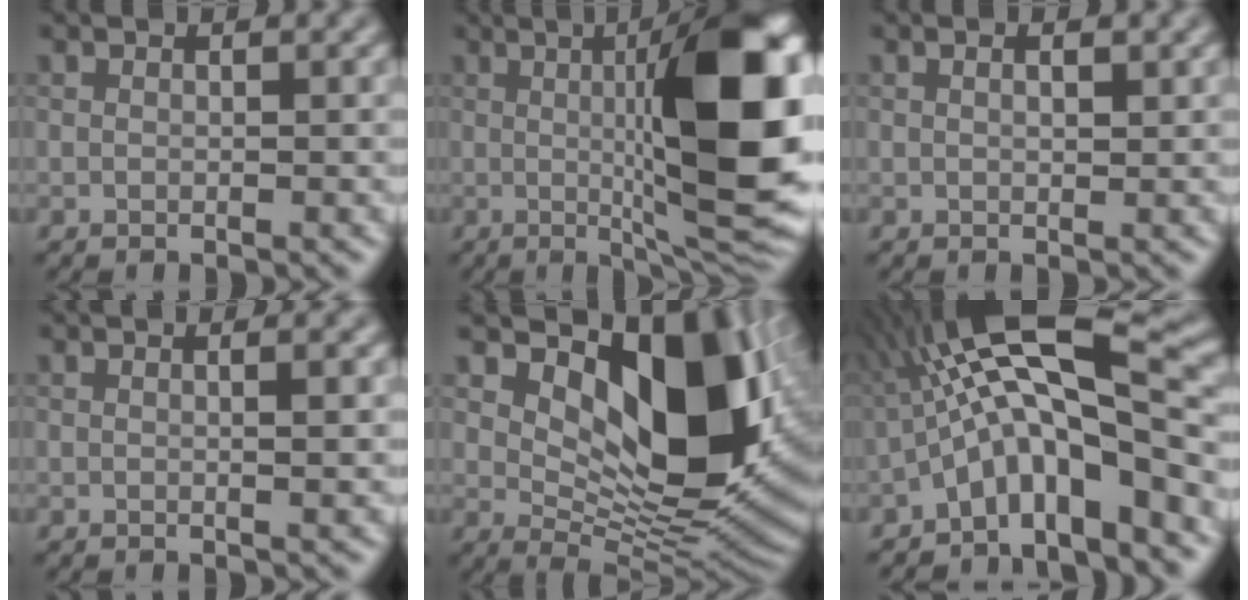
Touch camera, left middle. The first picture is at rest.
{"total": 13.8, "force": [0.3, 2.9, 13.5], "torque": [-0.168, 0.013, 0.014]}
{"total": 1.1, "force": [0.6, 0.3, 0.9], "torque": [-0.004, 0.002, 0.005]}
{"total": 1.6, "force": [0.0, 0.4, 1.6], "torque": [-0.018, 0.009, -0.002]}
{"total": 11.5, "force": [3.8, 6.0, 9.1], "torque": [-0.132, -0.011, 0.088]}
{"total": 10.3, "force": [-2.1, 2.6, 9.7], "torque": [-0.164, 0.036, -0.036]}